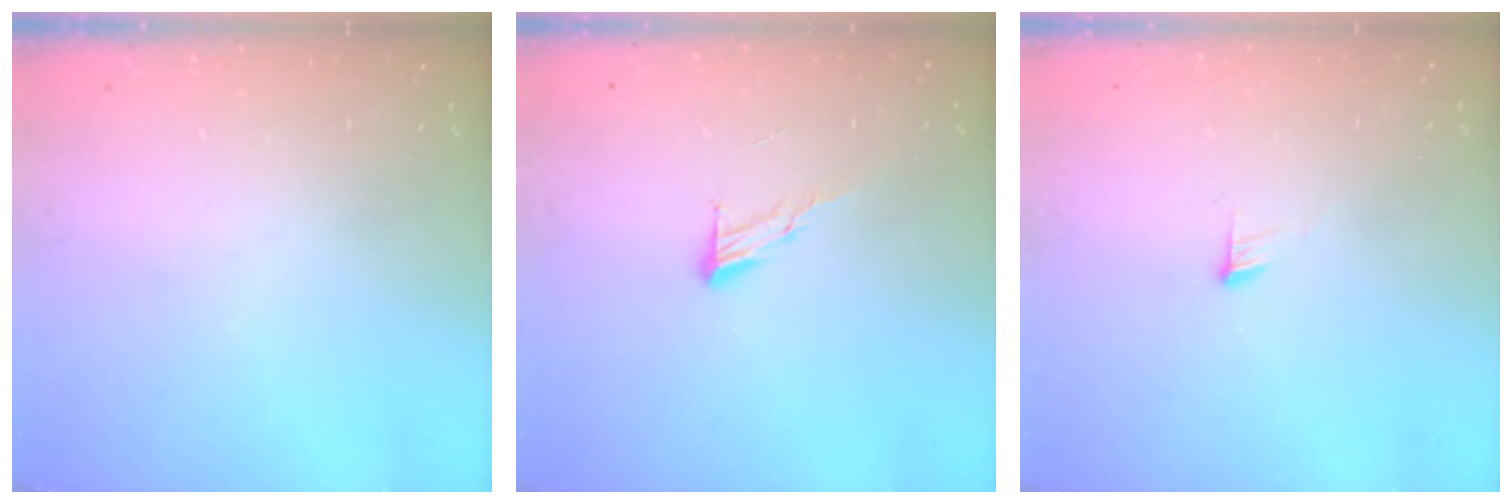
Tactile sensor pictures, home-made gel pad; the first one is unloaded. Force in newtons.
{"total": 7.2, "press": 7.2, "slide": 0.6}
{"total": 4.0, "press": 4.0, "slide": 0.3}